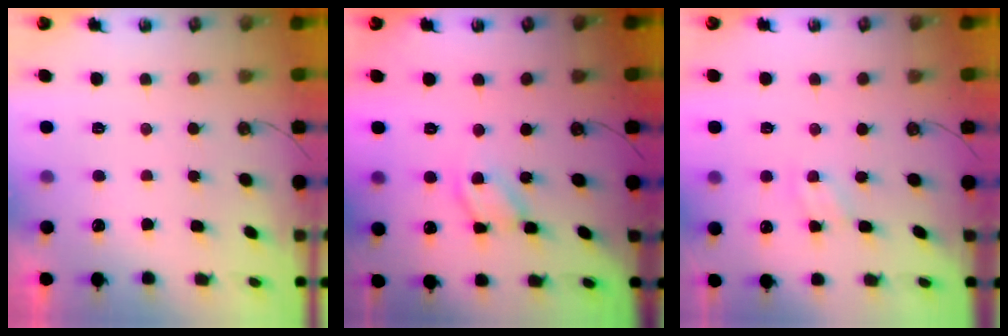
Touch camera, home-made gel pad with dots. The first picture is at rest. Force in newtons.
{"total": 9.7, "press": 9.7, "slide": 0.6}
{"total": 2.0, "press": 2.0, "slide": 0.3}